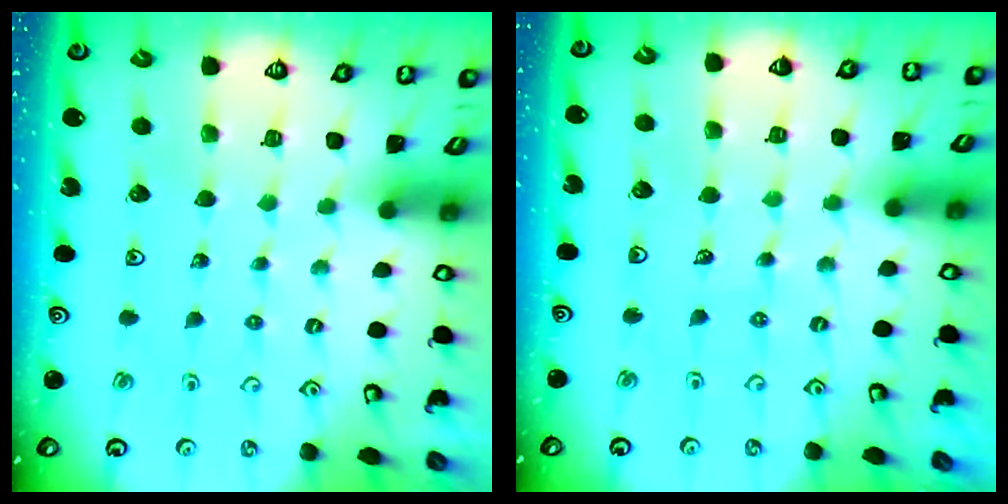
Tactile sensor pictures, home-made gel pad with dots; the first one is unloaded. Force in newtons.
{"total": 5.0, "press": 4.6, "slide": 2.0}